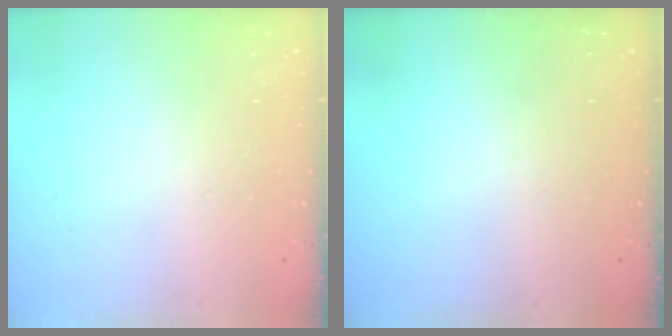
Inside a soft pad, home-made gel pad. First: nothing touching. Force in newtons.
{"total": 0.0}